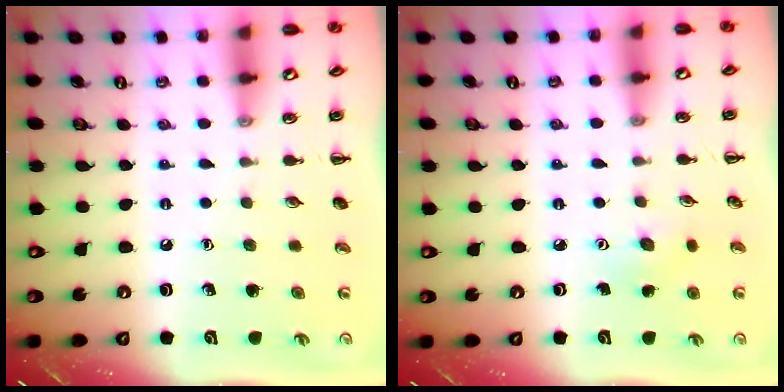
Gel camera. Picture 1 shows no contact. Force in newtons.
{"total": 3.6, "press": 3.5, "slide": 0.9}